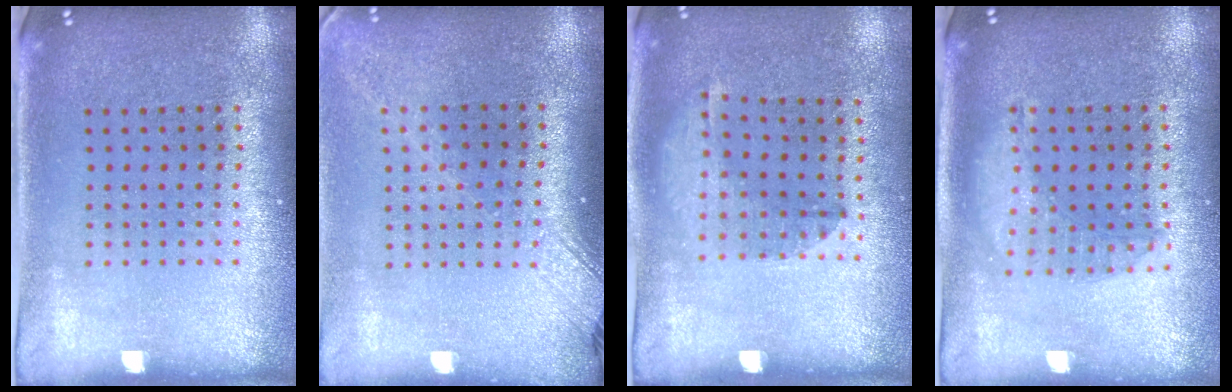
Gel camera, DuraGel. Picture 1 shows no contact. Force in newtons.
{"total": 2.1, "press": 1.6, "slide": 1.4}
{"total": 1.3, "press": 1.0, "slide": 0.8}
{"total": 1.4, "press": 1.3, "slide": 0.4}